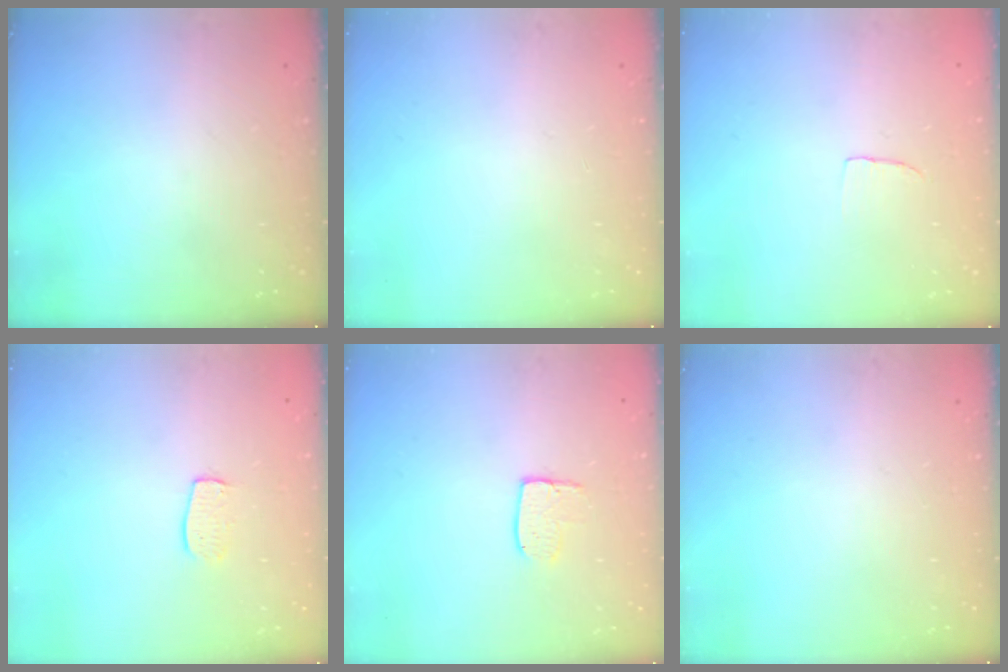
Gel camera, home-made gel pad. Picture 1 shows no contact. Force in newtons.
{"total": 0.0}
{"total": 2.7, "press": 2.7, "slide": 0.2}
{"total": 6.6, "press": 6.6, "slide": 0.2}
{"total": 6.0, "press": 6.0, "slide": 0.3}
{"total": 0.0}